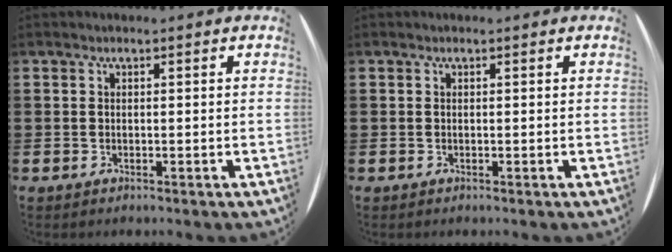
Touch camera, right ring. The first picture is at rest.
{"total": 0.0}